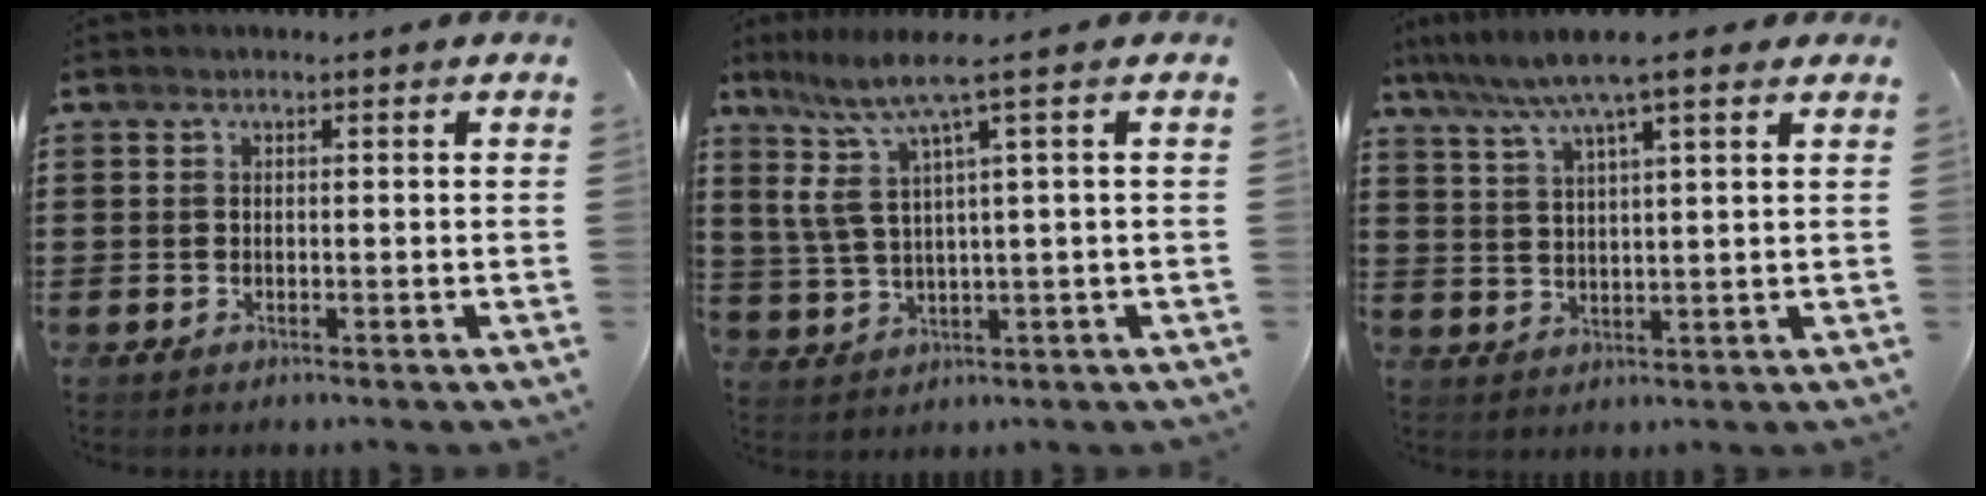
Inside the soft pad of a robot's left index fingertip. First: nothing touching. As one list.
[{"total": 7.3, "force": [3.1, 0.5, 6.6], "torque": [-0.171, -0.027, 0.038]}, {"total": 7.7, "force": [5.7, 0.7, 5.1], "torque": [-0.114, -0.014, 0.099]}]